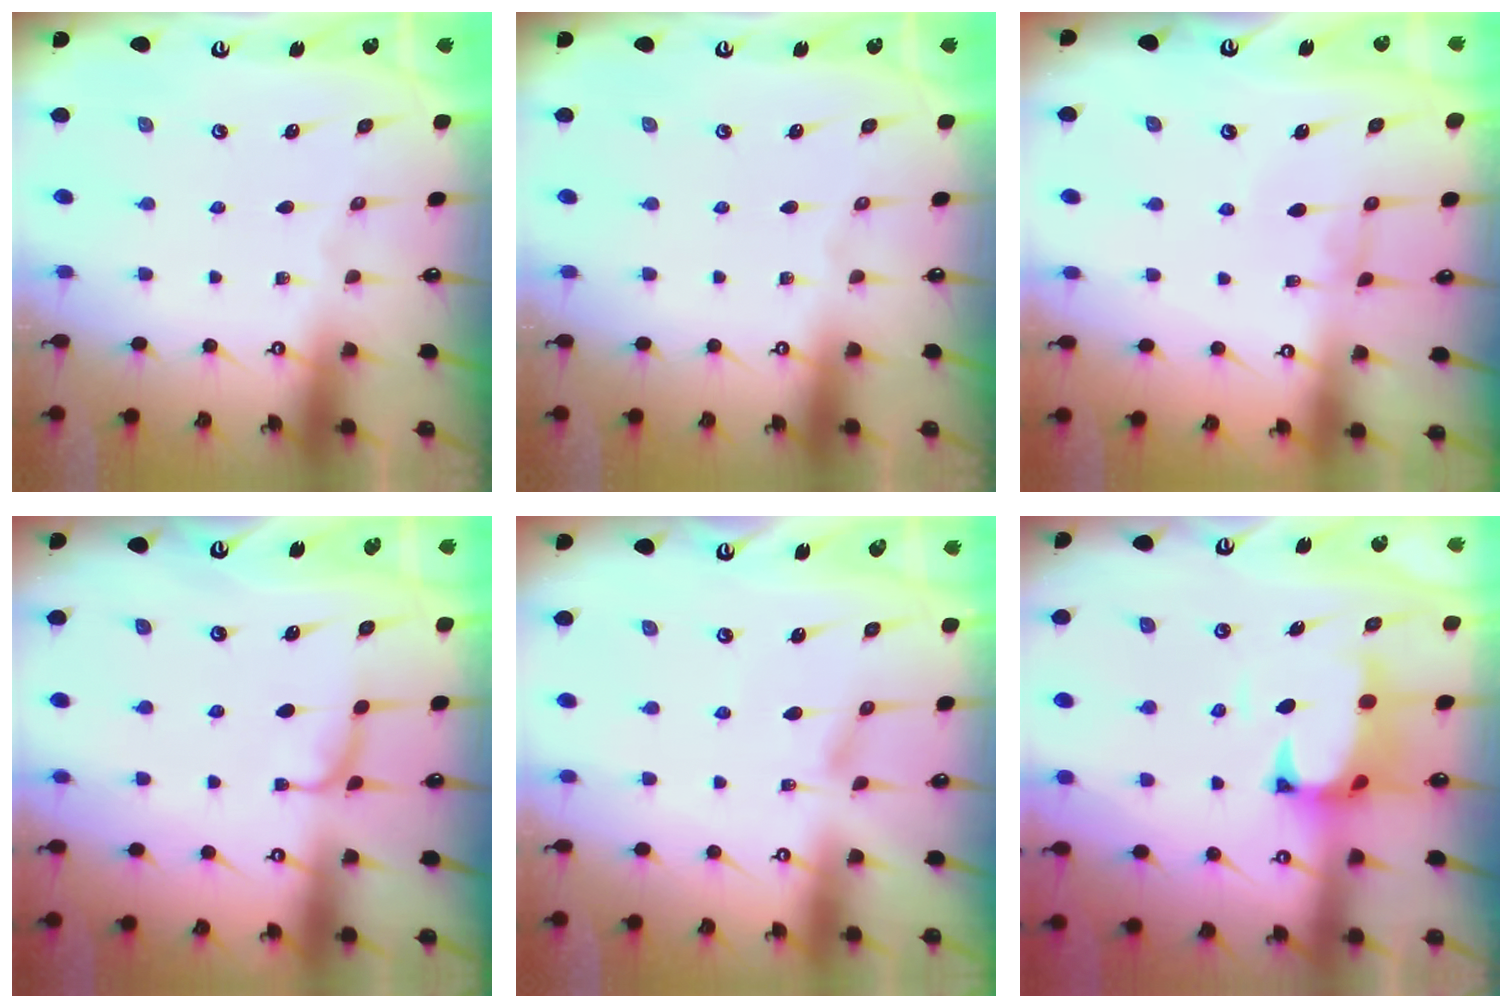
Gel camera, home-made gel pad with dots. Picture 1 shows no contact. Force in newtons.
{"total": 0.0}
{"total": 1.0, "press": 0.9, "slide": 0.4}
{"total": 1.6, "press": 1.3, "slide": 0.8}
{"total": 1.1, "press": 1.0, "slide": 0.4}
{"total": 2.6, "press": 2.4, "slide": 1.1}